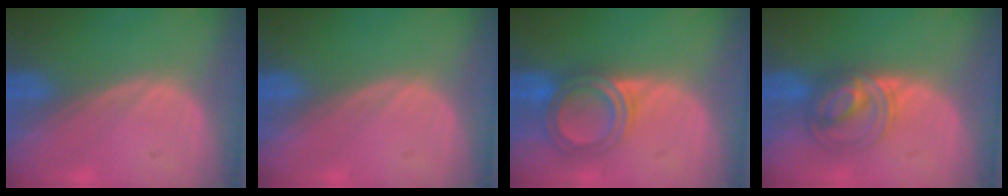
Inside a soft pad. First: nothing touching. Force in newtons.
{"total": 0.0}
{"total": 5.5, "press": 5.4, "slide": 0.6}
{"total": 5.8, "press": 5.8, "slide": 0.3}